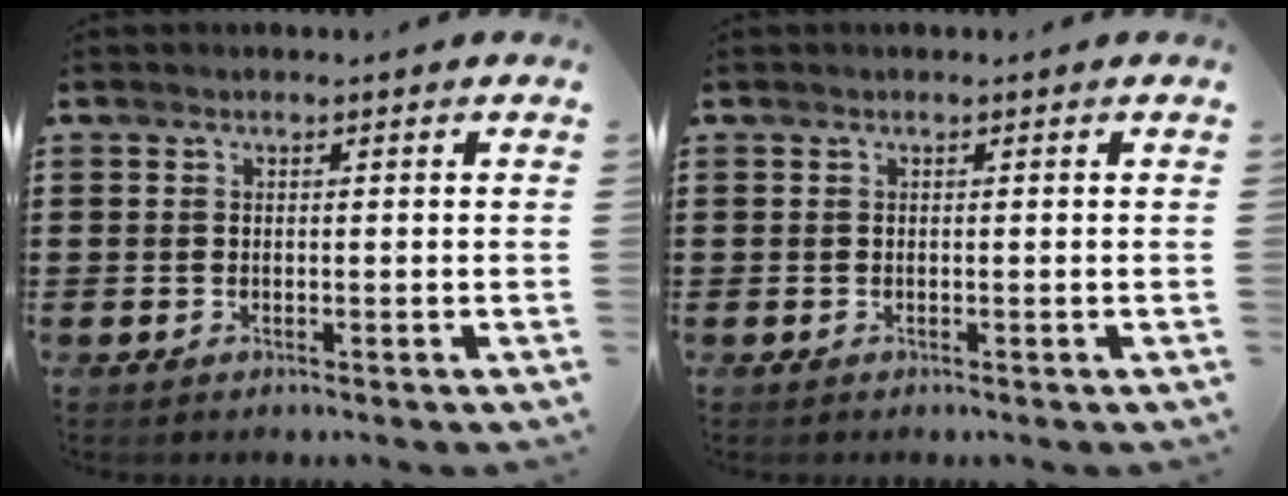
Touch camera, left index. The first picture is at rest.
{"total": 0.0}